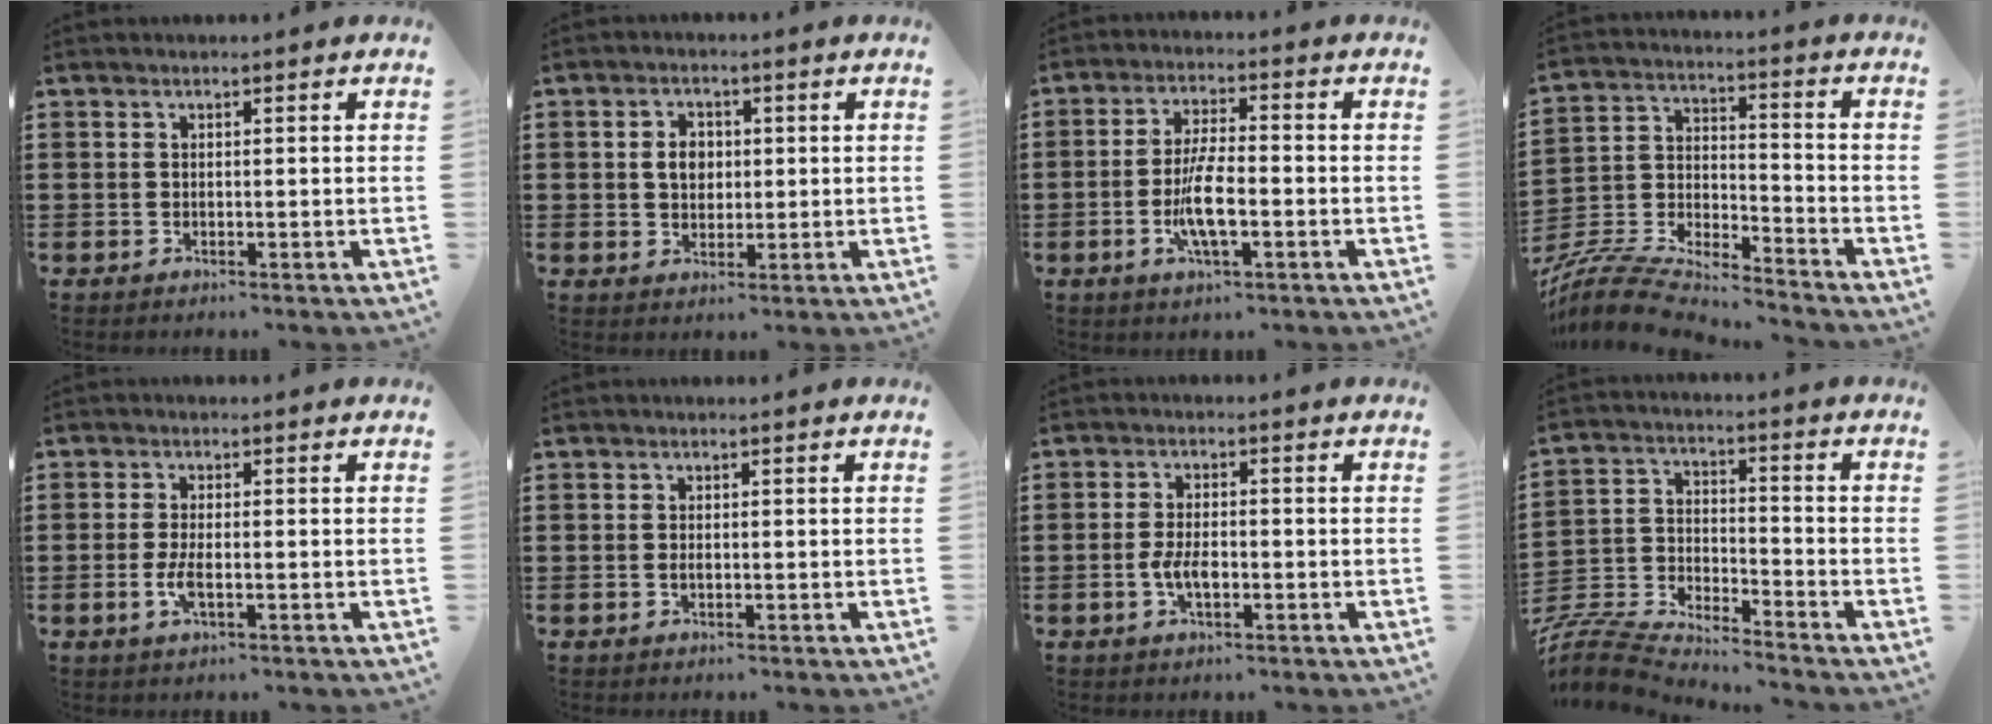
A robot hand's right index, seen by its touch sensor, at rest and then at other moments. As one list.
[{"total": 3.7, "force": [0.4, 2.9, 2.4], "torque": [-0.054, 0.012, 0.004]}, {"total": 7.0, "force": [-1.9, 2.0, 6.5], "torque": [-0.134, -0.005, -0.039]}, {"total": 8.0, "force": [-7.5, 1.5, 2.3], "torque": [-0.066, -0.002, -0.155]}, {"total": 3.1, "force": [-1.0, 0.9, 2.8], "torque": [-0.060, -0.002, -0.021]}, {"total": 0.7, "force": [-0.2, 0.4, 0.6], "torque": [-0.014, -0.001, -0.003]}, {"total": 3.8, "force": [-1.1, 1.7, 3.2], "torque": [-0.078, -0.002, -0.025]}, {"total": 6.2, "force": [-6.2, 0.5, 0.7], "torque": [-0.046, -0.015, -0.136]}]